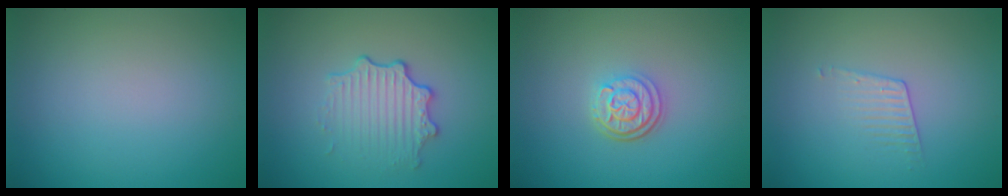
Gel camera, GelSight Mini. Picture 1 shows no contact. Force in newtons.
{"total": 3.4, "press": 2.7, "slide": 2.1}
{"total": 3.0, "press": 2.4, "slide": 1.8}
{"total": 1.1, "press": 0.4, "slide": 1.1}